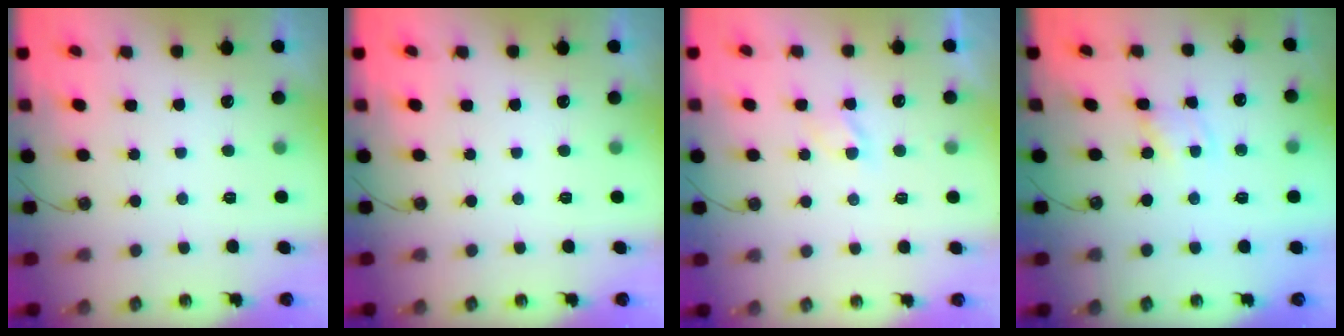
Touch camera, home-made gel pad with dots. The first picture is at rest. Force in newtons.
{"total": 0.0}
{"total": 2.9, "press": 2.8, "slide": 0.6}
{"total": 1.2, "press": 1.2, "slide": 0.1}